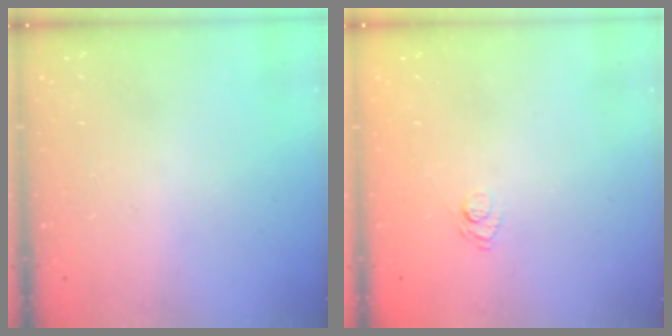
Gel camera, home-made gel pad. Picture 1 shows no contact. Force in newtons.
{"total": 6.6, "press": 6.5, "slide": 1.4}